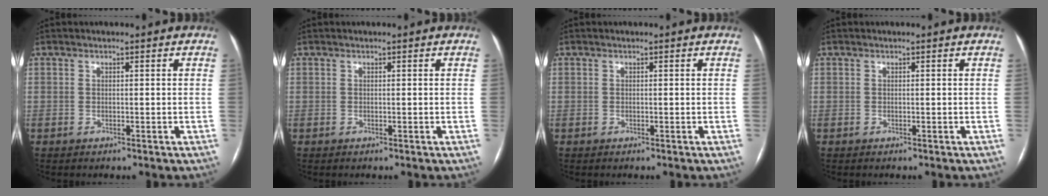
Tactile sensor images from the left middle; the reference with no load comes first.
{"total": 0.0}
{"total": 0.0}
{"total": 0.0}